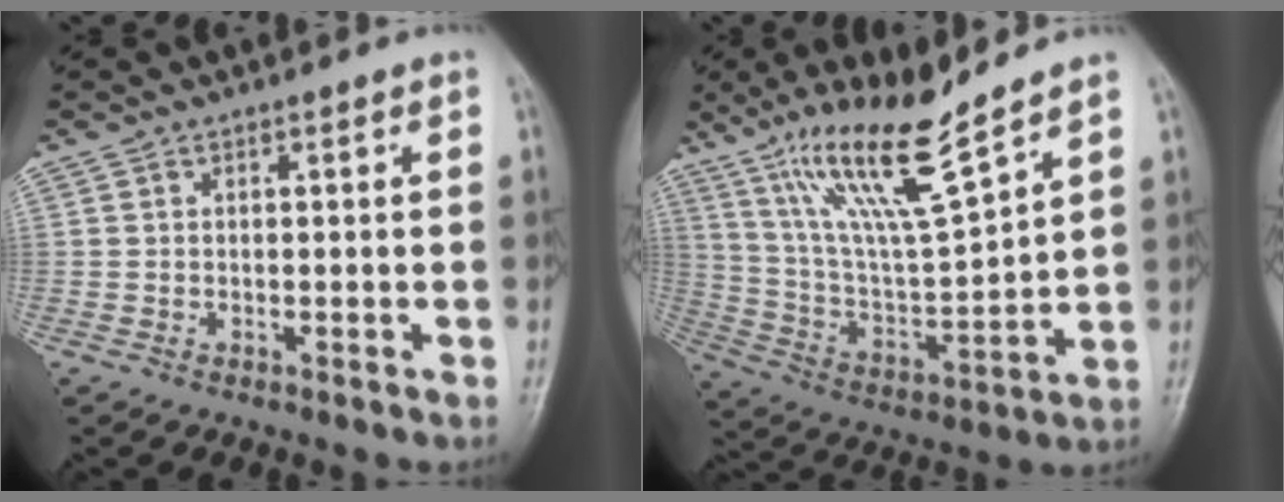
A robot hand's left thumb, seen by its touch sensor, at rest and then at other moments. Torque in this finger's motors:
{"motor_torque": [0.22, 0.17, 1.46, -1.32, 0.36]}